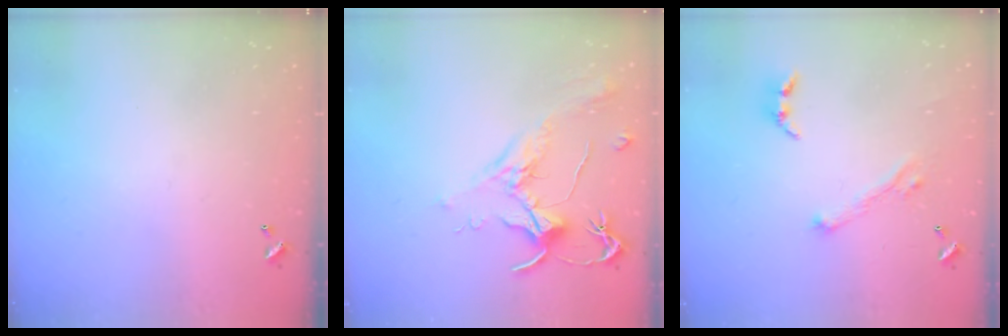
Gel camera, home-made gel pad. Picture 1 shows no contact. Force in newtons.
{"total": 2.0, "press": 1.8, "slide": 0.8}
{"total": 5.0, "press": 4.8, "slide": 1.3}